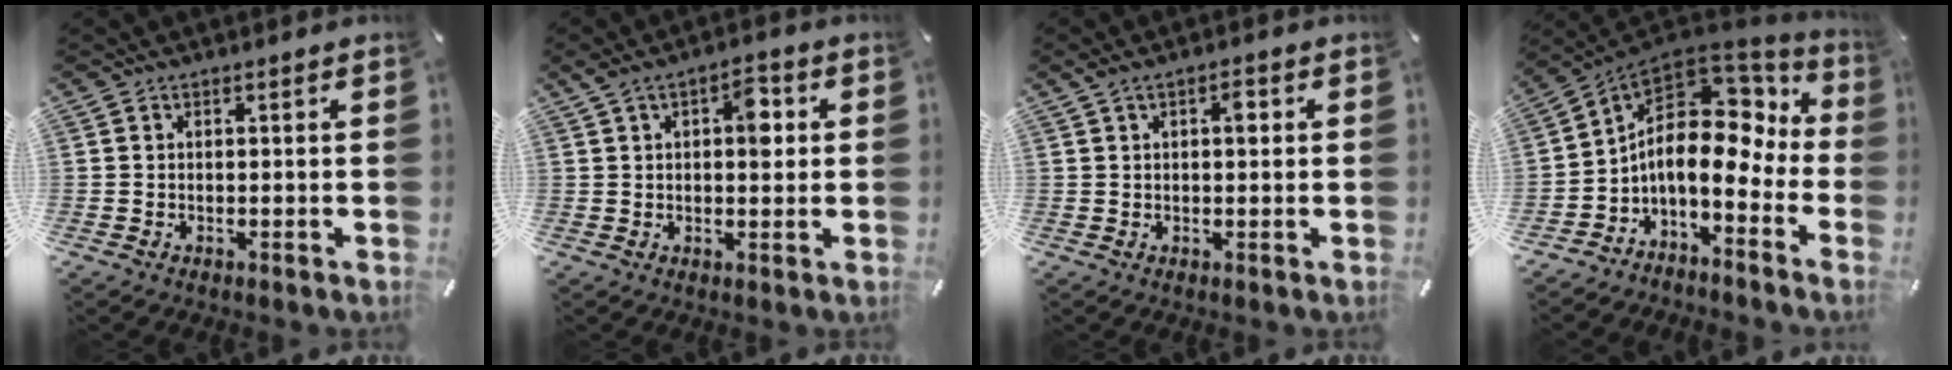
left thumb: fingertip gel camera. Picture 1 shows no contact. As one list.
[{"total": 6.8, "force": [1.7, 3.8, 5.5], "torque": [-0.070, -0.003, 0.021]}, {"total": 3.5, "force": [1.2, 1.7, 2.8], "torque": [-0.036, 0.000, 0.012]}, {"total": 12.2, "force": [0.8, 7.4, 9.6], "torque": [-0.178, -0.035, 0.010]}]